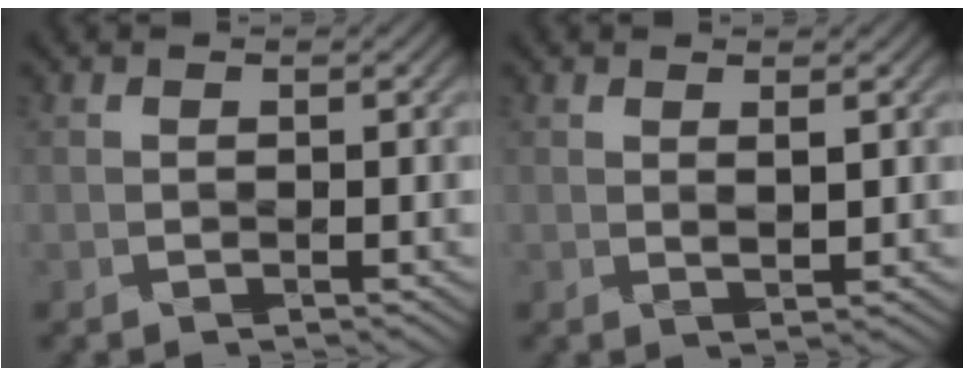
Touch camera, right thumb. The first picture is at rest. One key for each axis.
{"total": 1.4, "fx": 0.8, "fy": 0.4, "fz": 1.1, "tx": -0.027, "ty": -0.006, "tz": 0.016}